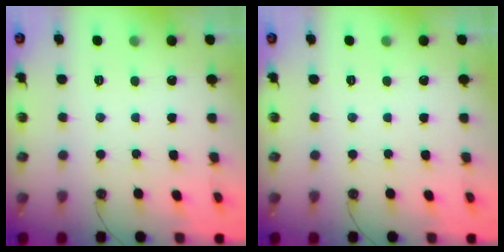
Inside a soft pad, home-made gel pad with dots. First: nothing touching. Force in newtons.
{"total": 0.0}